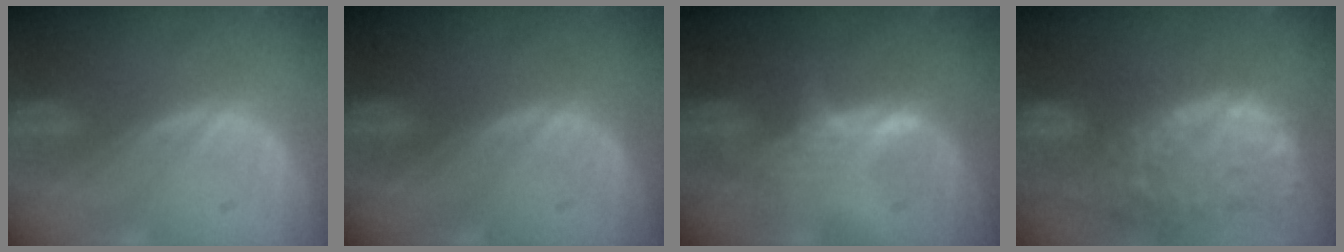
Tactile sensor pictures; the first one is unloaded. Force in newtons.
{"total": 0.0}
{"total": 2.6, "press": 2.5, "slide": 0.3}
{"total": 14.2, "press": 11.7, "slide": 8.0}